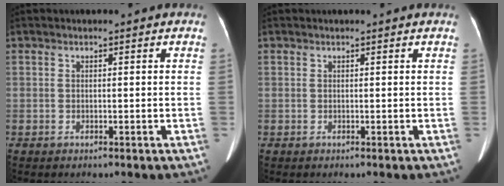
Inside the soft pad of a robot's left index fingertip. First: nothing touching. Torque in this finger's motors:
{"motor_torque": [0.03, -0.67, -0.02, -0.02]}